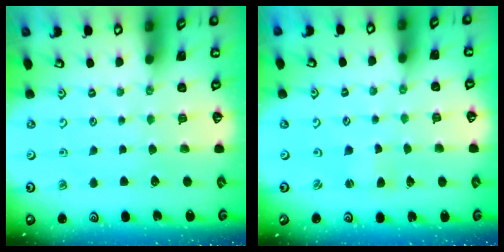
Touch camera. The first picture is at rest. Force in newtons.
{"total": 1.6, "press": 1.5, "slide": 0.3}